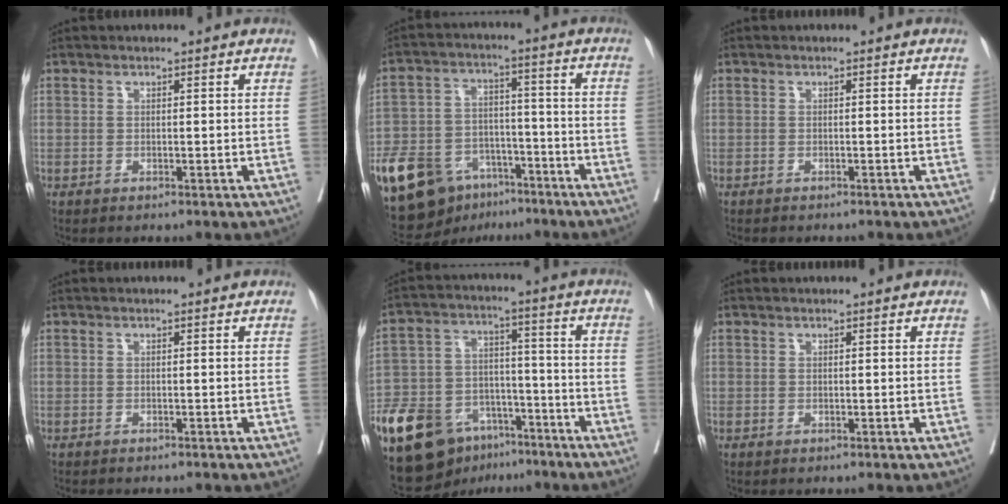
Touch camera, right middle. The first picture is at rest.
{"total": 19.8, "force": [-12.1, 11.5, 10.6], "torque": [-0.240, 0.012, -0.203]}
{"total": 2.2, "force": [-2.0, 0.4, 0.9], "torque": [-0.014, -0.003, -0.024]}
{"total": 3.1, "force": [-2.7, 0.6, 1.2], "torque": [-0.018, -0.004, -0.033]}
{"total": 21.9, "force": [-13.9, 12.4, 11.5], "torque": [-0.274, 0.014, -0.237]}
{"total": 0.0}